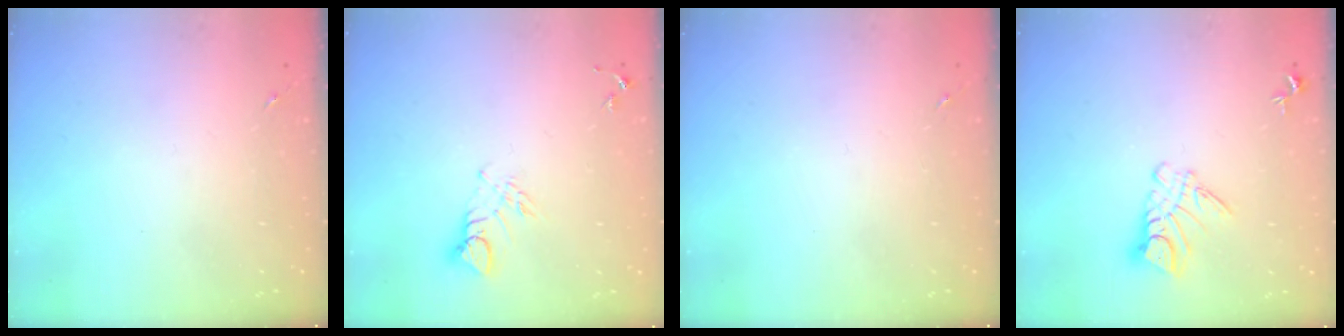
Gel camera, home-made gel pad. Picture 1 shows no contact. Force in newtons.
{"total": 5.3, "press": 5.2, "slide": 0.4}
{"total": 0.0}
{"total": 9.2, "press": 9.2, "slide": 0.9}